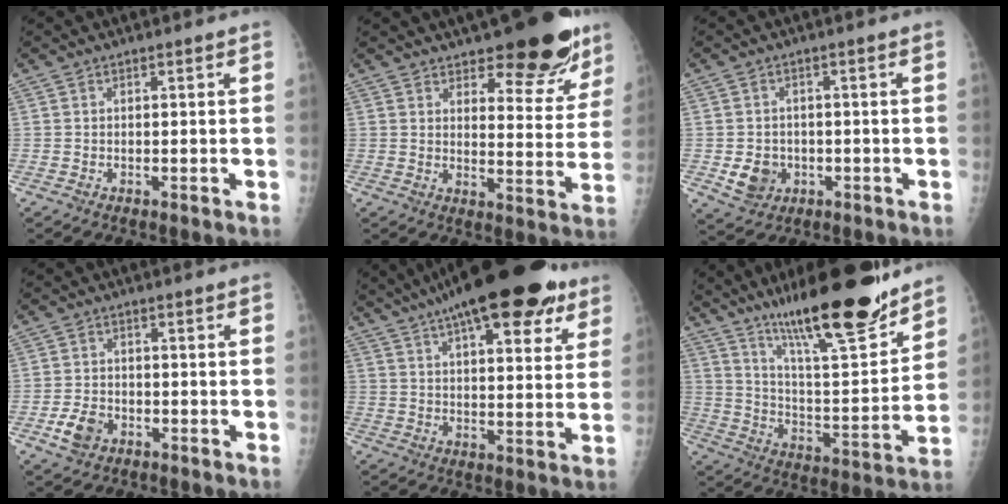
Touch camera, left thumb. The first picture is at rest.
{"total": 14.6, "force": [10.5, 5.5, 8.5], "torque": [-0.055, -0.074, 0.137]}
{"total": 5.4, "force": [-1.3, 4.8, 2.2], "torque": [-0.019, 0.004, -0.013]}
{"total": 4.6, "force": [-2.2, 3.3, 2.3], "torque": [-0.041, 0.010, -0.039]}
{"total": 24.3, "force": [15.4, 8.3, 16.9], "torque": [-0.239, -0.007, 0.217]}
{"total": 23.1, "force": [16.8, 4.5, 15.2], "torque": [-0.220, -0.085, 0.281]}